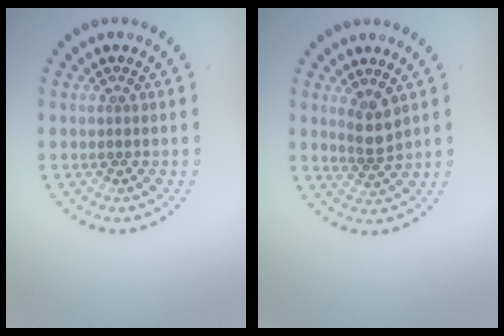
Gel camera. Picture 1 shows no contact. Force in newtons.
{"total": 2.2, "press": 1.8, "slide": 1.2}